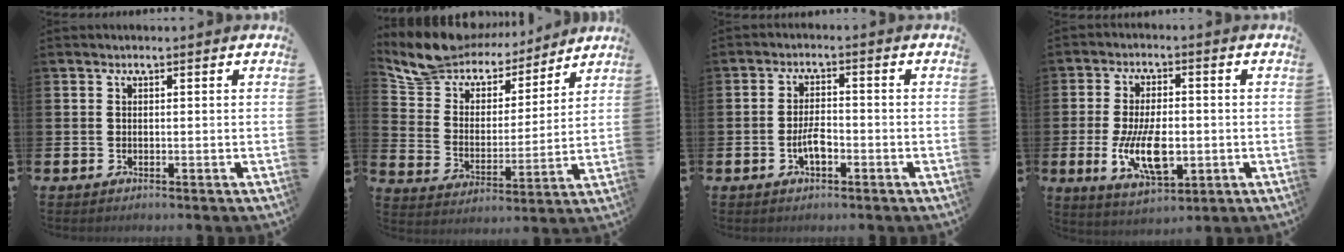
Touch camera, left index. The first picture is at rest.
{"total": 9.5, "force": [8.7, 3.8, 0.5], "torque": [-0.058, -0.071, 0.156]}
{"total": 3.3, "force": [-1.3, 1.5, 2.7], "torque": [-0.042, 0.004, -0.026]}
{"total": 9.1, "force": [-1.7, 4.5, 7.7], "torque": [-0.132, -0.013, -0.031]}